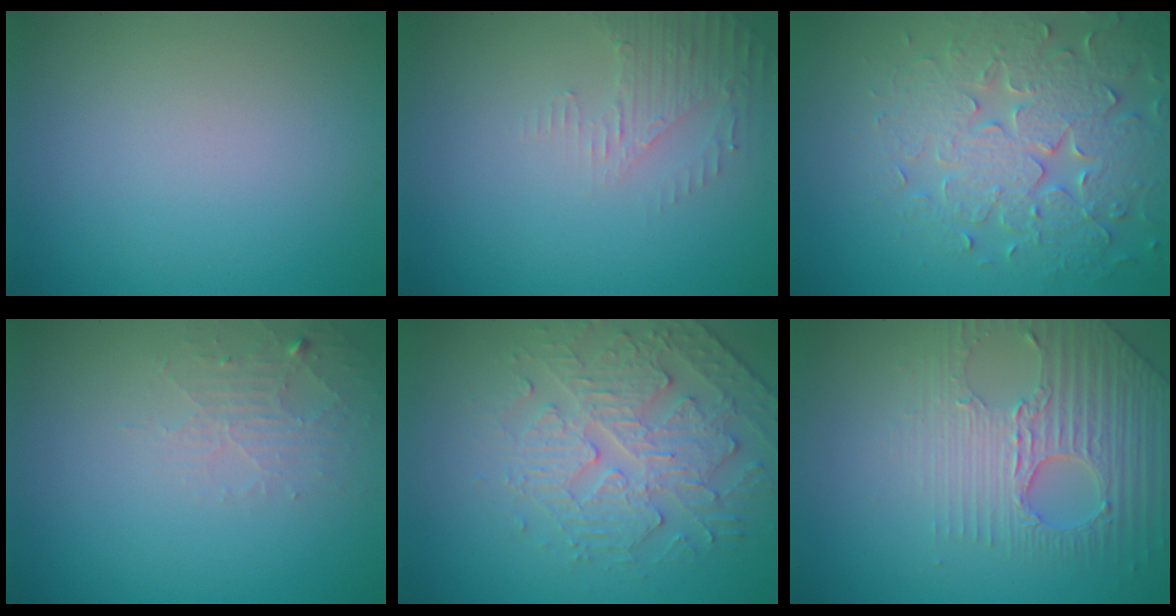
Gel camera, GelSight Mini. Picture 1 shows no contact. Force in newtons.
{"total": 2.2, "press": 2.1, "slide": 0.5}
{"total": 6.5, "press": 5.5, "slide": 3.5}
{"total": 1.9, "press": 1.9, "slide": 0.3}
{"total": 4.8, "press": 3.8, "slide": 2.8}
{"total": 3.8, "press": 3.7, "slide": 1.0}